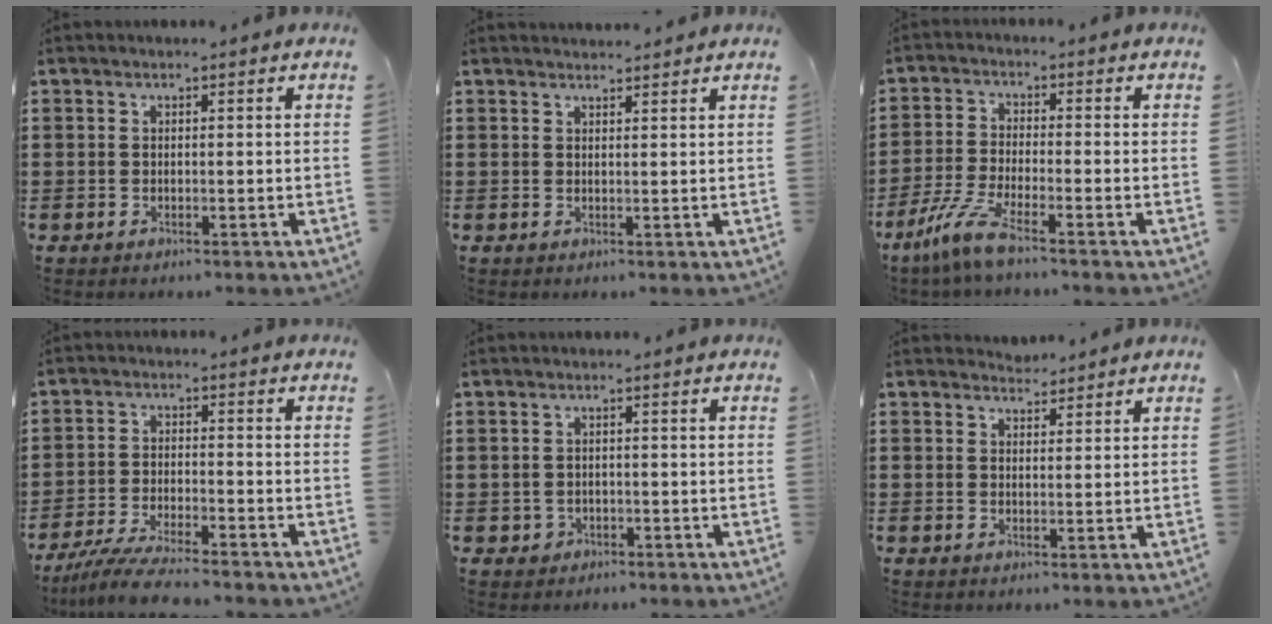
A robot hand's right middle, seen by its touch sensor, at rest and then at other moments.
{"total": 1.4, "force": [1.4, -0.1, -0.1], "torque": [-0.002, -0.001, 0.028]}
{"total": 6.3, "force": [-4.4, 0.5, 4.6], "torque": [-0.115, -0.019, -0.089]}
{"total": 6.1, "force": [-5.5, 0.1, 2.6], "torque": [-0.067, -0.017, -0.109]}
{"total": 1.1, "force": [-0.7, 0.9, 0.2], "torque": [-0.009, 0.001, -0.016]}
{"total": 2.0, "force": [2.0, 0.4, -0.3], "torque": [0.000, 0.001, 0.039]}